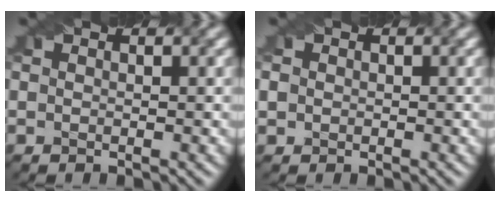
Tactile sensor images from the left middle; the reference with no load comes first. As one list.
[{"total": 1.0, "force": [0.0, 1.0, 0.4], "torque": [-0.010, 0.001, 0.002]}]